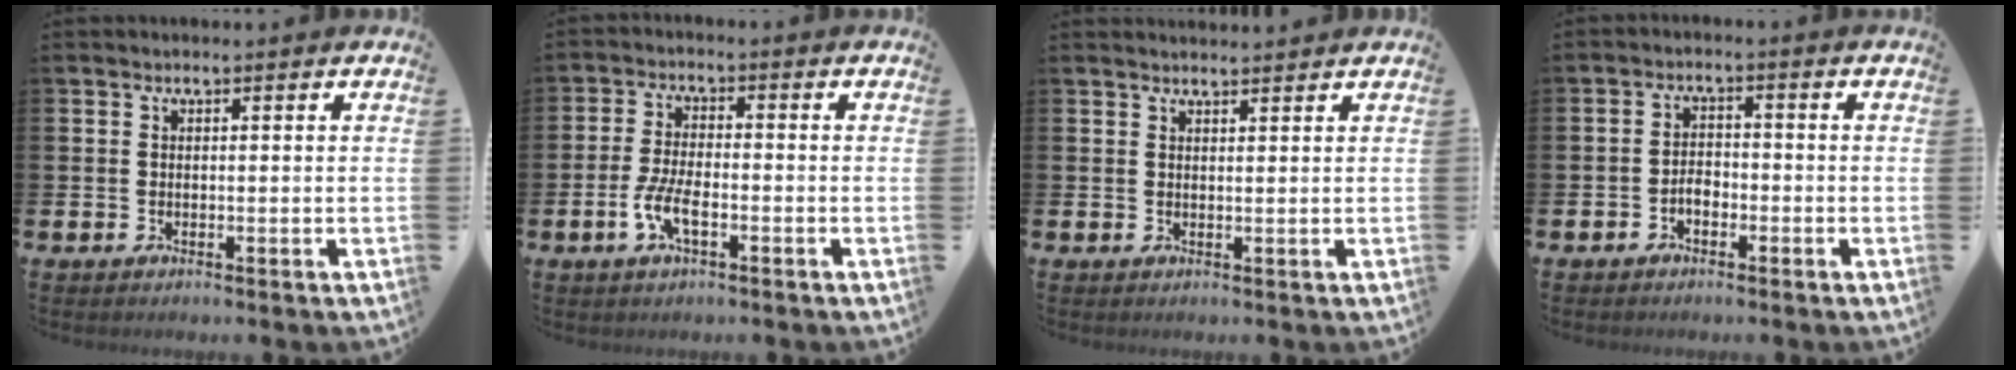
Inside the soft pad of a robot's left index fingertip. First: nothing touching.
{"total": 4.7, "force": [-1.9, 1.7, 4.0], "torque": [-0.078, 0.003, -0.037]}
{"total": 1.6, "force": [1.6, 0.0, 0.1], "torque": [0.013, -0.011, 0.026]}
{"total": 2.1, "force": [-1.2, 1.3, 1.1], "torque": [-0.015, 0.003, -0.028]}